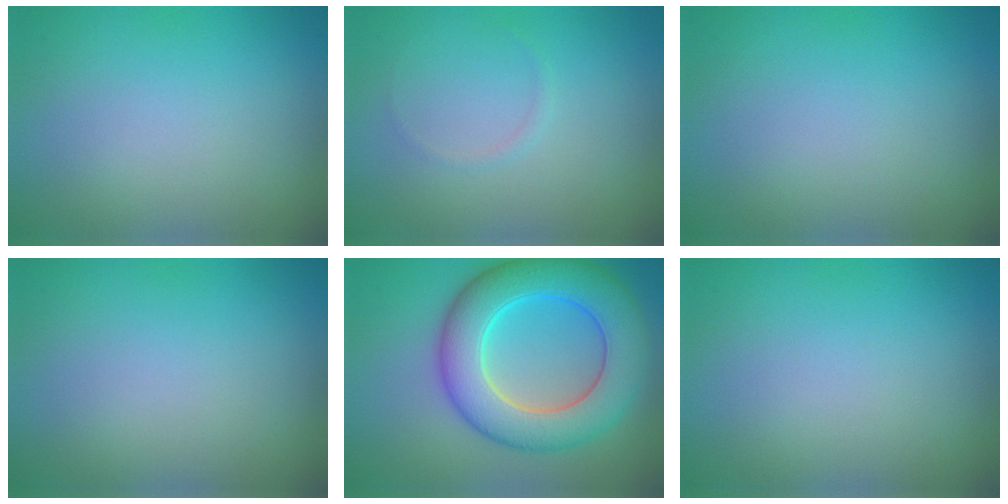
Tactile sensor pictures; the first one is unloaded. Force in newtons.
{"total": 0.5, "press": 0.5, "slide": 0.1}
{"total": 0.0}
{"total": 0.0}
{"total": 9.6, "press": 9.6, "slide": 0.3}
{"total": 0.0}